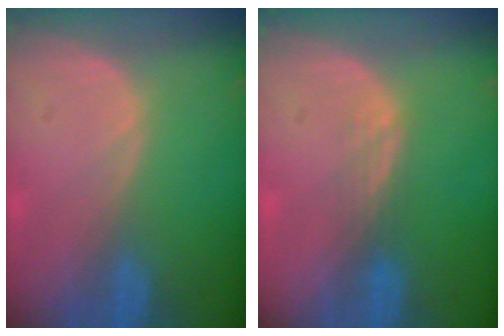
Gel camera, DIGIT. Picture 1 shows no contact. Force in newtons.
{"total": 1.8, "press": 1.7, "slide": 0.2}